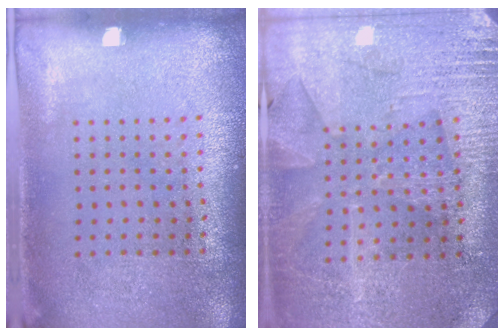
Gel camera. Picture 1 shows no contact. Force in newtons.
{"total": 2.9, "press": 2.8, "slide": 0.5}